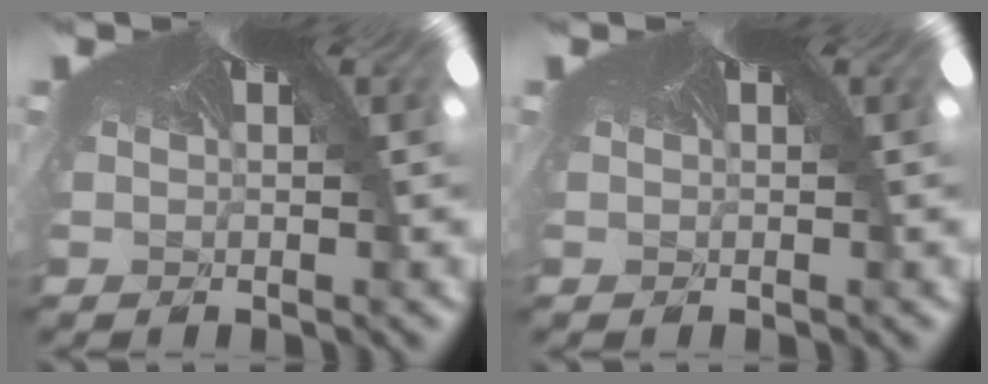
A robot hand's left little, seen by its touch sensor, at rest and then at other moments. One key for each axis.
{"total": 0.0}